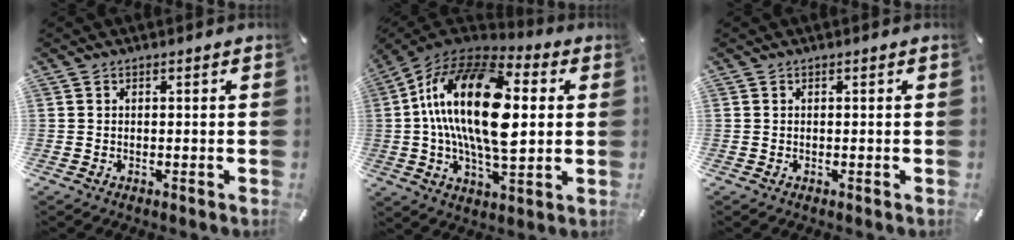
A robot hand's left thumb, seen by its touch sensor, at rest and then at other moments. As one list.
[{"total": 25.4, "force": [3.0, 12.9, 21.7], "torque": [-0.431, -0.001, 0.041]}, {"total": 0.0}]